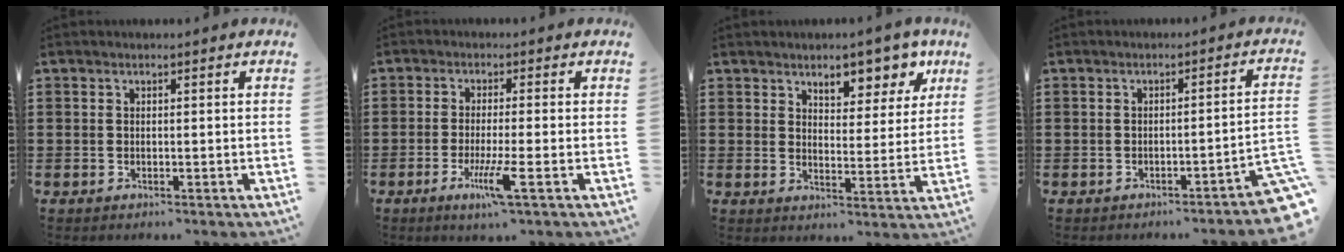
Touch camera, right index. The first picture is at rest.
{"total": 5.5, "force": [-2.3, 0.0, 4.9], "torque": [-0.100, -0.021, -0.043]}
{"total": 6.5, "force": [5.1, 3.0, 2.8], "torque": [-0.044, -0.020, 0.083]}
{"total": 2.6, "force": [-2.0, 0.0, 1.7], "torque": [-0.030, -0.006, -0.040]}